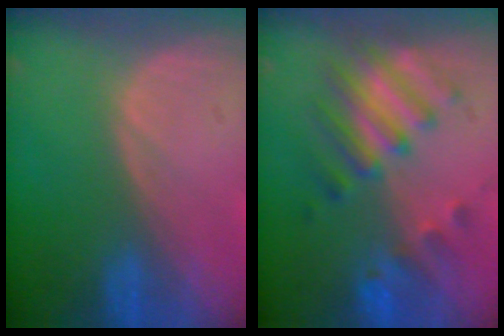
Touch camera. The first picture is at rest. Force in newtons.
{"total": 7.2, "press": 7.1, "slide": 1.4}